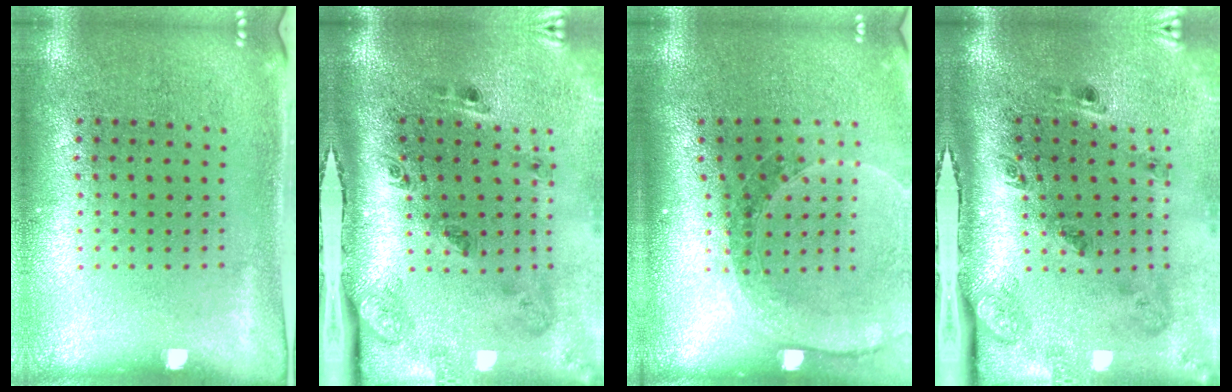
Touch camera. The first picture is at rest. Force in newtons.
{"total": 3.4, "press": 2.1, "slide": 2.6}
{"total": 1.8, "press": 1.7, "slide": 0.6}
{"total": 3.1, "press": 2.0, "slide": 2.4}